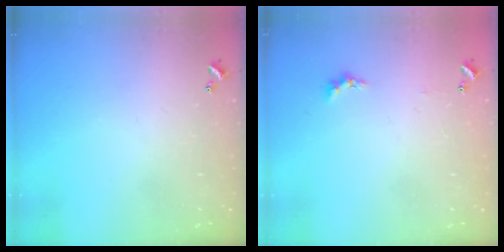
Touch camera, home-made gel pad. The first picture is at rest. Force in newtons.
{"total": 0.6, "press": 0.4, "slide": 0.5}